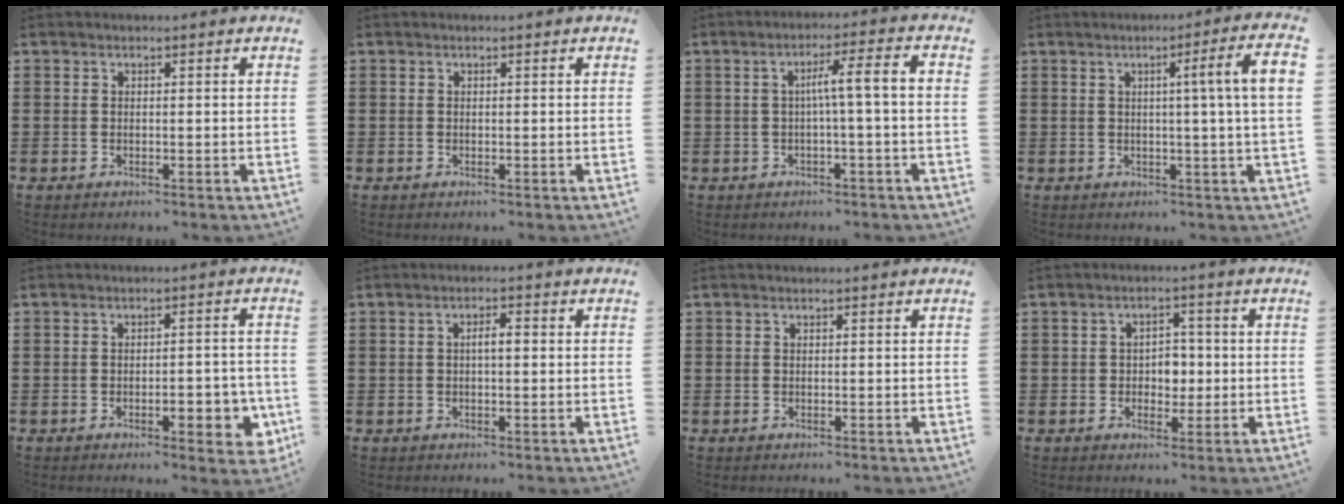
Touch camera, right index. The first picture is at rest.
{"total": 0.0}
{"total": 5.2, "force": [-0.6, 0.0, 5.2], "torque": [-0.096, 0.003, -0.017]}
{"total": 6.0, "force": [1.0, -0.9, 5.9], "torque": [-0.093, -0.013, 0.007]}
{"total": 5.1, "force": [-1.6, 2.0, 4.4], "torque": [-0.055, -0.001, -0.029]}
{"total": 2.2, "force": [0.0, 0.6, 2.1], "torque": [-0.039, 0.003, -0.002]}
{"total": 0.0}
{"total": 3.3, "force": [-0.3, 2.7, 2.0], "torque": [-0.037, 0.005, -0.013]}